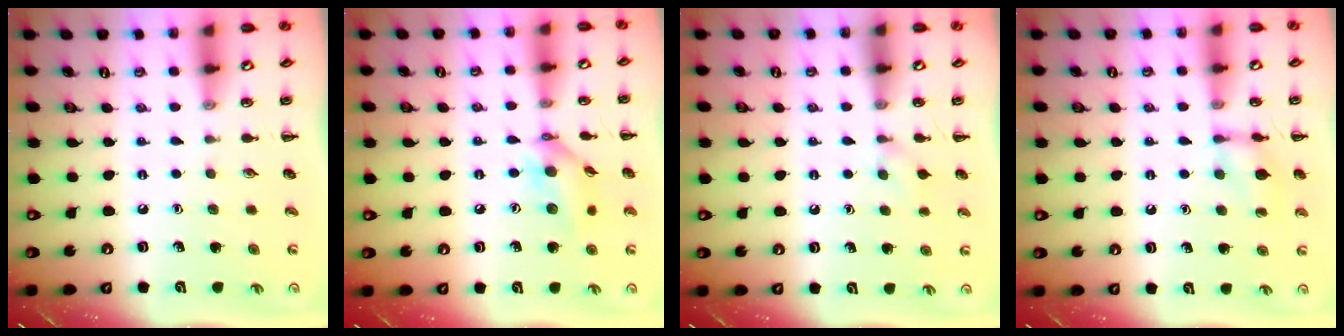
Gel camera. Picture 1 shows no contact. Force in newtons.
{"total": 11.8, "press": 11.7, "slide": 1.9}
{"total": 4.0, "press": 3.7, "slide": 1.5}
{"total": 10.5, "press": 10.3, "slide": 1.5}